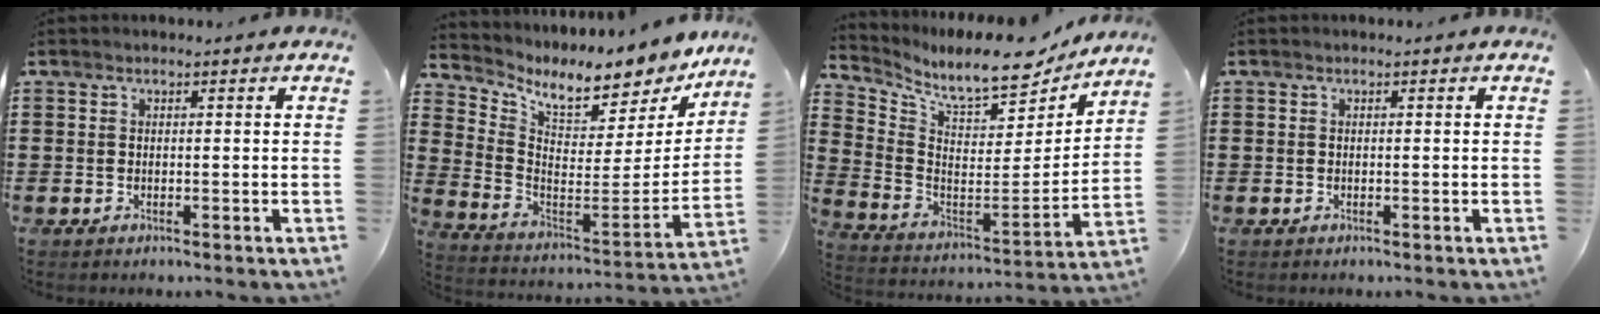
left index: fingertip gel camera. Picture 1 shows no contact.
{"total": 6.9, "force": [6.2, 1.7, 2.7], "torque": [-0.073, -0.066, 0.100]}
{"total": 8.7, "force": [7.7, 1.4, 3.7], "torque": [-0.100, -0.068, 0.128]}
{"total": 0.0}